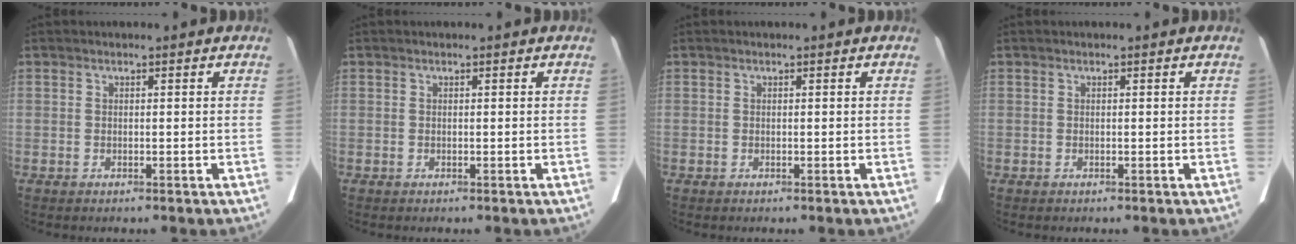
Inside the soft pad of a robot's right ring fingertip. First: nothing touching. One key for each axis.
{"total": 0.0}
{"total": 0.0}
{"total": 0.0}